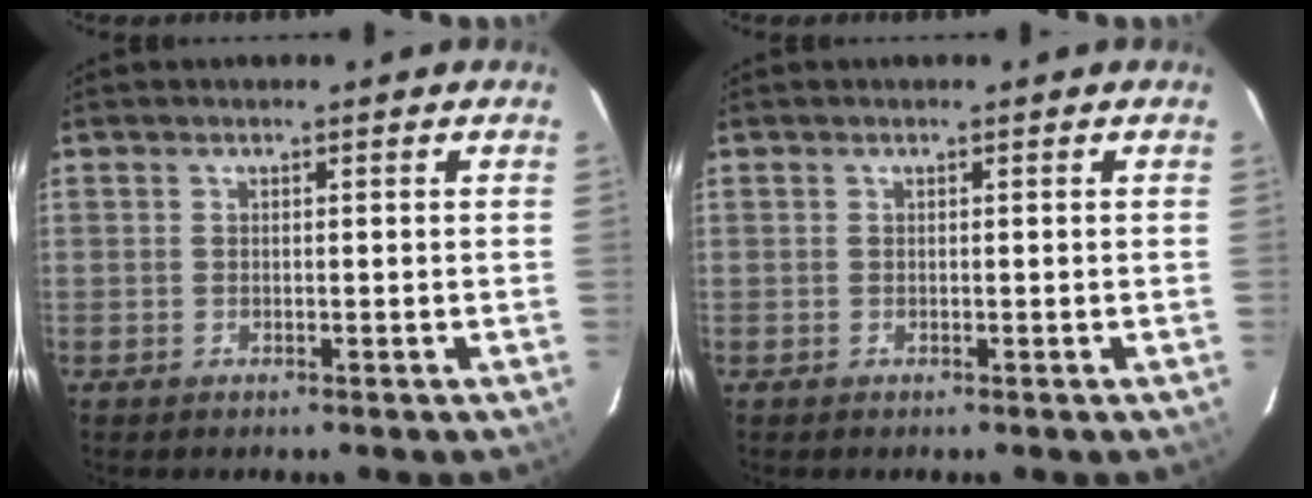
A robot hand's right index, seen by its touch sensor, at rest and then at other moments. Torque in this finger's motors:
{"motor_torque": [0.00, 0.00, 0.03, 0.01]}